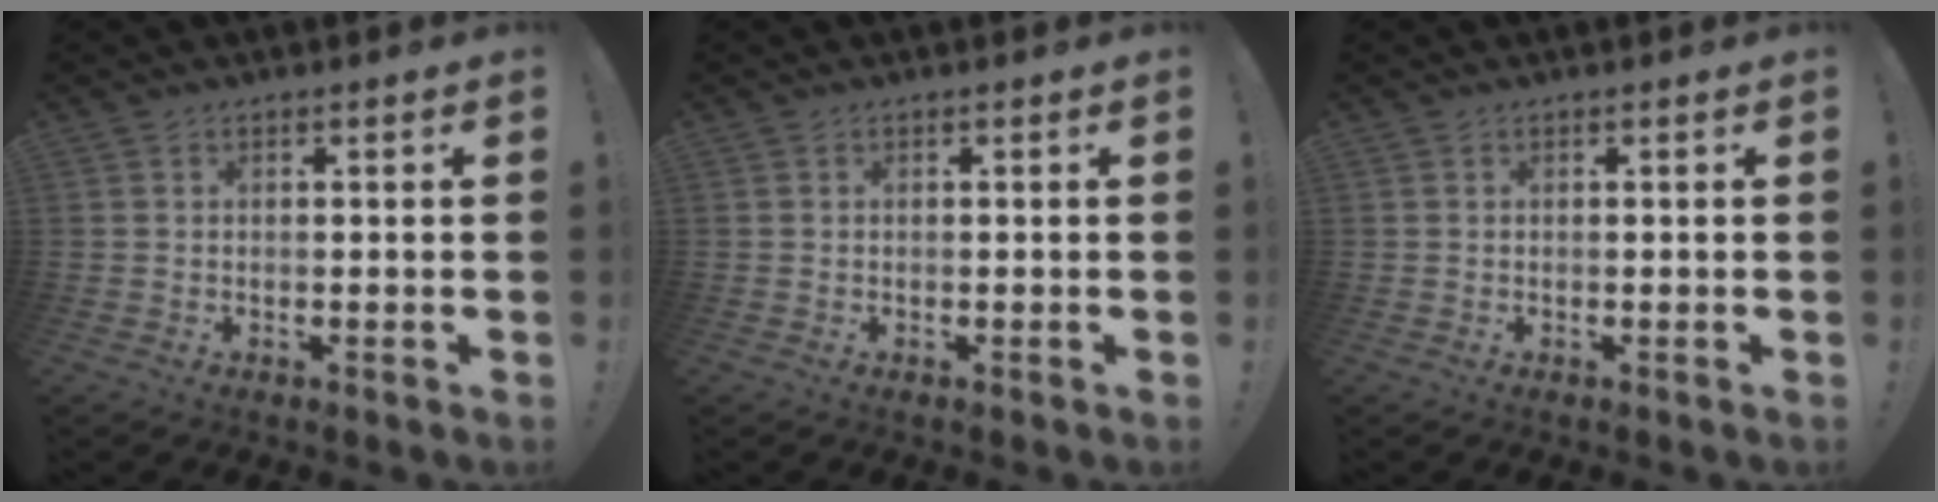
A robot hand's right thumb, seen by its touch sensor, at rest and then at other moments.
{"total": 0.0}
{"total": 0.0}